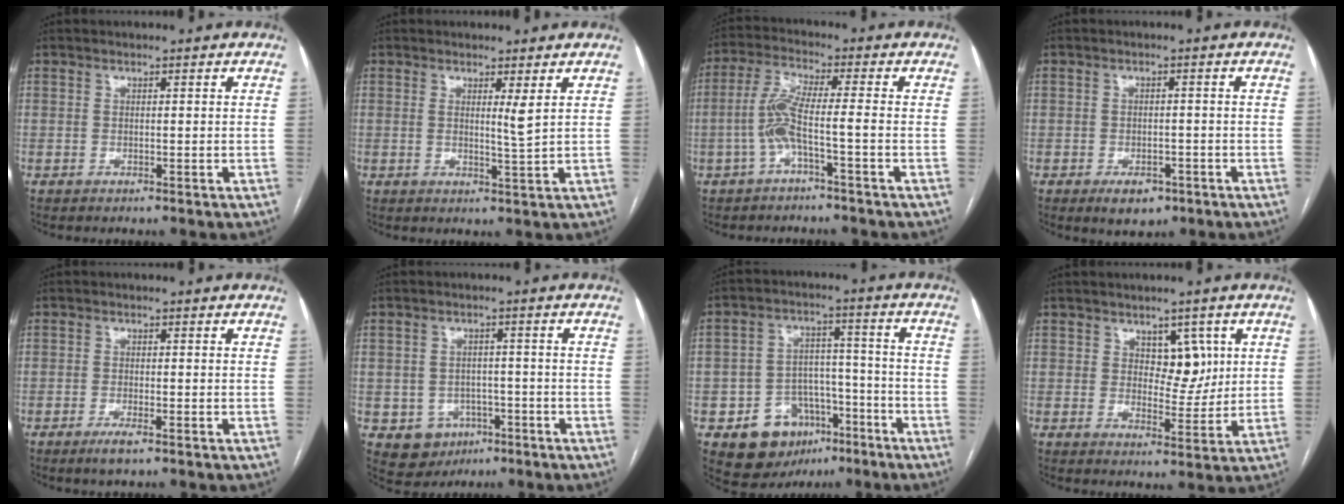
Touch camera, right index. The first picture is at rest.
{"total": 2.5, "force": [1.0, -0.4, 2.3], "torque": [-0.039, -0.012, 0.017]}
{"total": 6.1, "force": [-2.0, -0.1, 5.8], "torque": [-0.125, 0.015, -0.042]}
{"total": 4.2, "force": [-2.5, 2.5, 2.4], "torque": [-0.034, 0.000, -0.028]}
{"total": 2.4, "force": [-1.5, 0.3, 1.8], "torque": [-0.036, -0.003, -0.026]}
{"total": 6.0, "force": [-2.5, 5.2, 1.4], "torque": [-0.019, 0.008, -0.024]}
{"total": 11.0, "force": [-5.7, 8.3, 4.5], "torque": [-0.066, 0.034, -0.077]}
{"total": 5.2, "force": [2.0, 3.1, 3.7], "torque": [-0.043, 0.002, 0.034]}